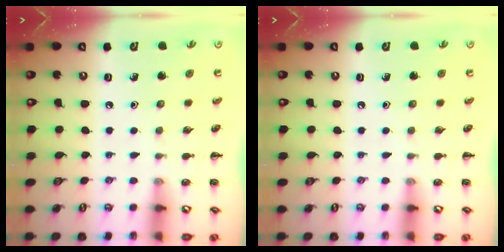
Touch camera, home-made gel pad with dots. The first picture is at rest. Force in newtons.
{"total": 0.0}